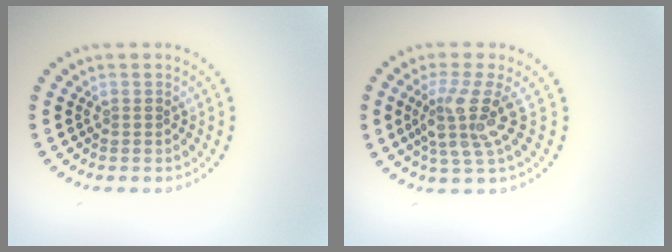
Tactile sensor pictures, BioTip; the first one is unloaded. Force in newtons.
{"total": 4.0, "press": 3.0, "slide": 2.6}